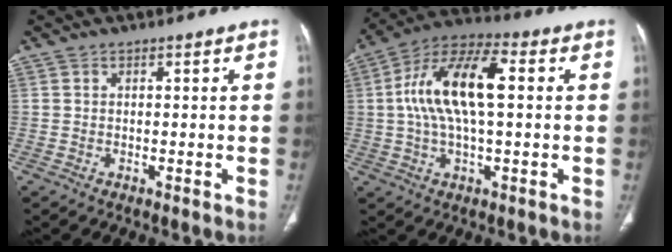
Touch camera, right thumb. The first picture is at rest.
{"total": 15.7, "force": [2.0, 6.5, 14.1], "torque": [-0.275, 0.032, 0.029]}